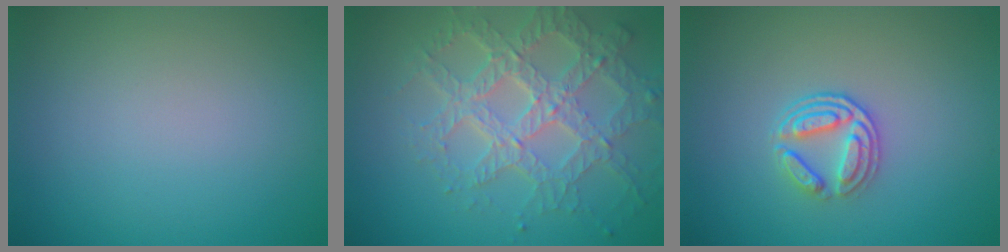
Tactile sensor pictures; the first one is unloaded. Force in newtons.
{"total": 7.0, "press": 5.1, "slide": 4.8}
{"total": 3.1, "press": 2.6, "slide": 1.7}